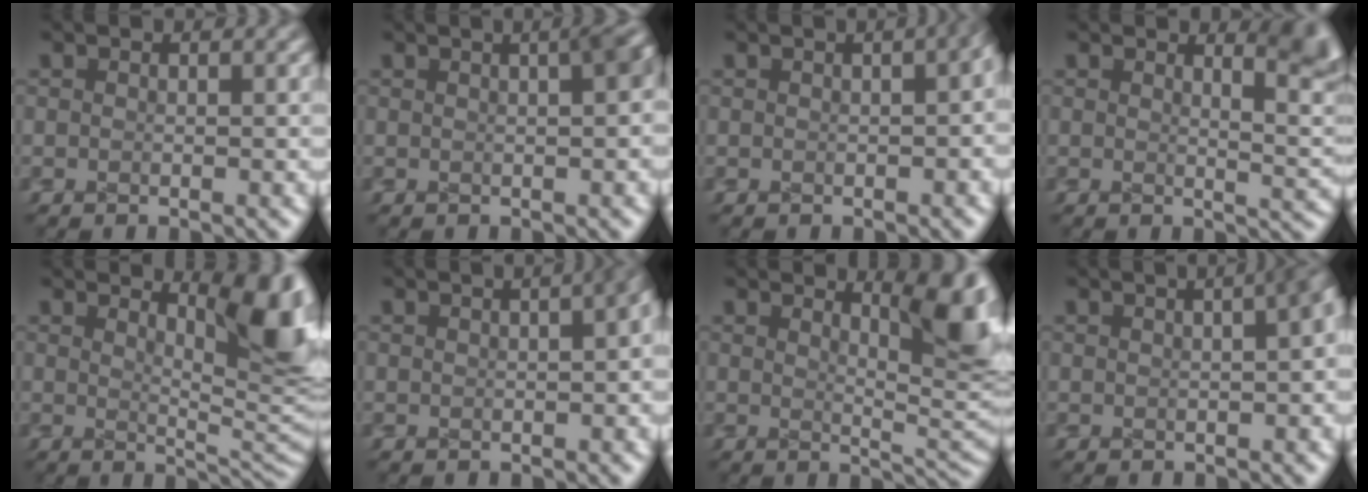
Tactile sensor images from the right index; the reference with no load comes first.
{"total": 2.6, "force": [0.6, 0.9, 2.3], "torque": [-0.017, 0.009, 0.007]}
{"total": 2.9, "force": [0.1, 1.4, 2.6], "torque": [-0.010, 0.015, -0.004]}
{"total": 4.3, "force": [2.0, 1.0, 3.6], "torque": [-0.019, -0.002, 0.030]}
{"total": 8.6, "force": [2.1, 2.2, 8.0], "torque": [-0.051, 0.004, 0.036]}
{"total": 4.3, "force": [0.4, 2.0, 3.8], "torque": [-0.015, 0.025, -0.002]}
{"total": 7.3, "force": [2.3, 1.7, 6.8], "torque": [-0.041, 0.000, 0.039]}
{"total": 6.4, "force": [1.1, 3.3, 5.4], "torque": [-0.021, 0.035, 0.000]}